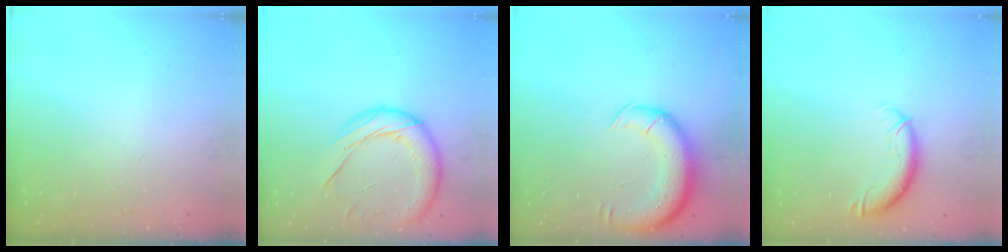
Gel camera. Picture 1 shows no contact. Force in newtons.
{"total": 18.1, "press": 17.9, "slide": 2.8}
{"total": 13.2, "press": 12.8, "slide": 3.3}
{"total": 9.9, "press": 9.9, "slide": 1.3}